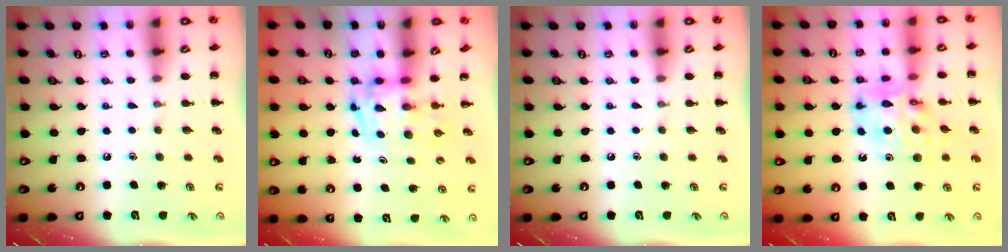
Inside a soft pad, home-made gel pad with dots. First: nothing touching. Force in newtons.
{"total": 3.3, "press": 3.3, "slide": 0.5}
{"total": 0.0}
{"total": 12.0, "press": 11.6, "slide": 3.2}